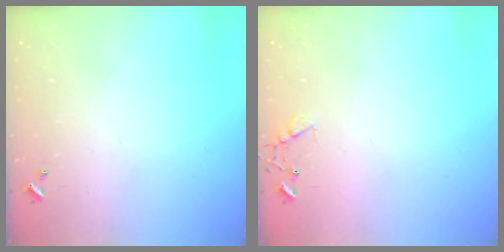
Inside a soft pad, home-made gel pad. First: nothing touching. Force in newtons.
{"total": 6.8, "press": 6.8, "slide": 0.5}